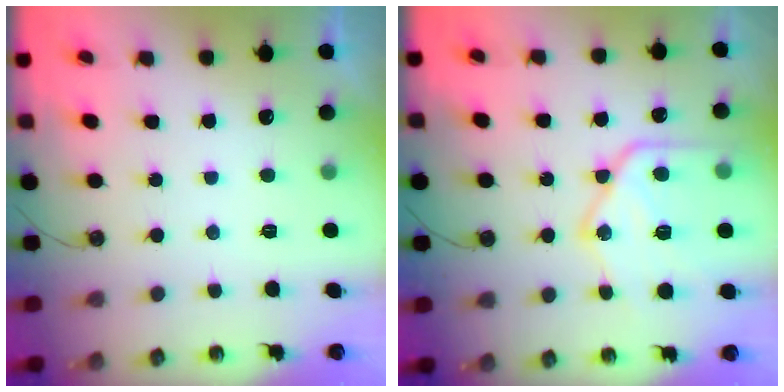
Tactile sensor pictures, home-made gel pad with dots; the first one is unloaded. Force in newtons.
{"total": 20.5, "press": 20.4, "slide": 1.7}